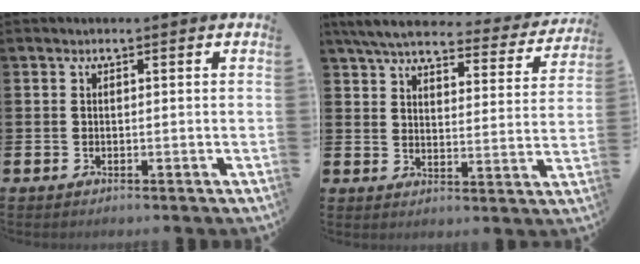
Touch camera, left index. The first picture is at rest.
{"total": 5.9, "force": [5.3, 1.3, 2.3], "torque": [-0.066, -0.033, 0.086]}